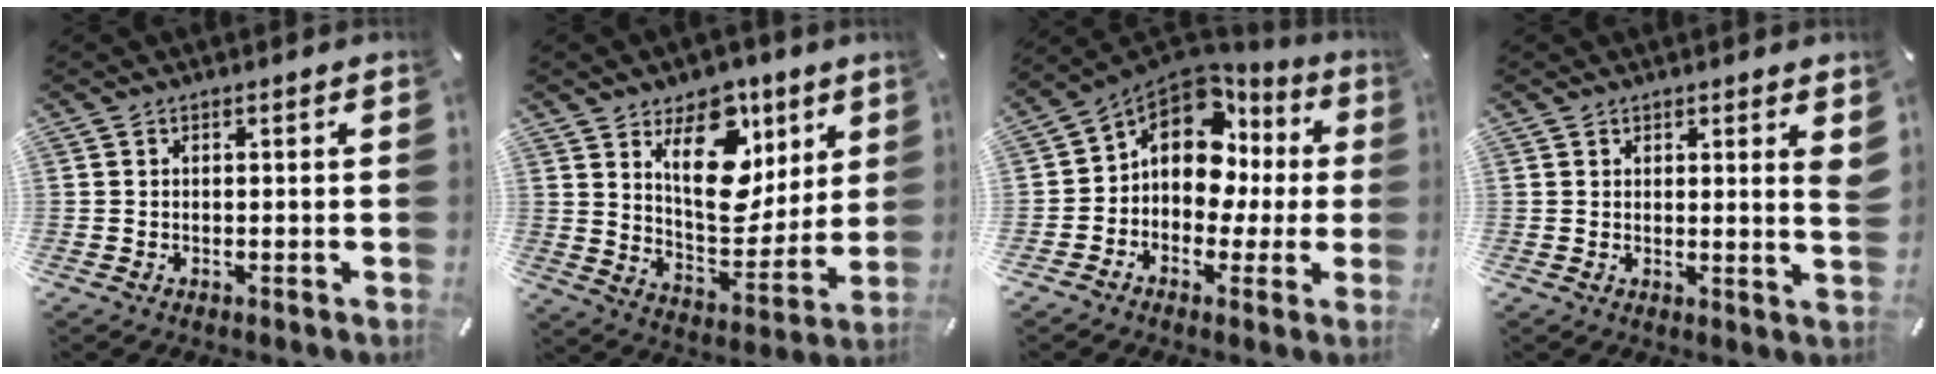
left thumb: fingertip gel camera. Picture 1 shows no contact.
{"total": 18.8, "force": [8.7, 12.0, 11.6], "torque": [-0.154, -0.049, 0.156]}
{"total": 12.8, "force": [3.9, 9.2, 8.0], "torque": [-0.154, -0.030, 0.068]}
{"total": 2.6, "force": [1.8, 0.1, 1.9], "torque": [-0.025, -0.012, 0.029]}